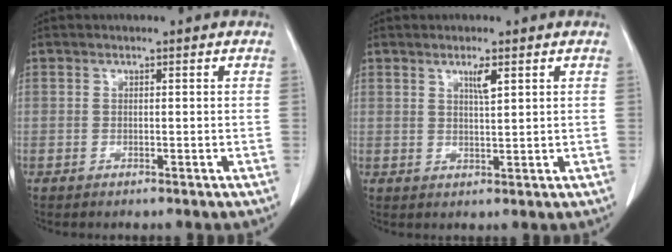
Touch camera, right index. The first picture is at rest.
{"total": 2.4, "force": [1.4, 0.2, 1.9], "torque": [-0.038, -0.003, 0.027]}